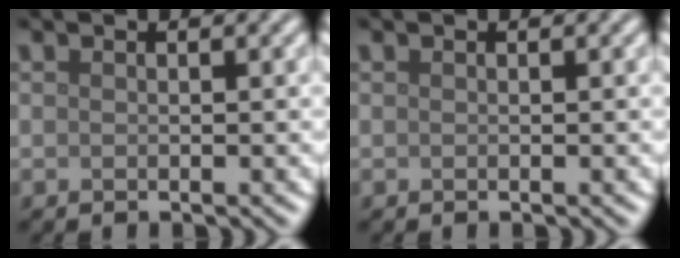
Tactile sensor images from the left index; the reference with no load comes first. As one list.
[{"total": 0.0}]